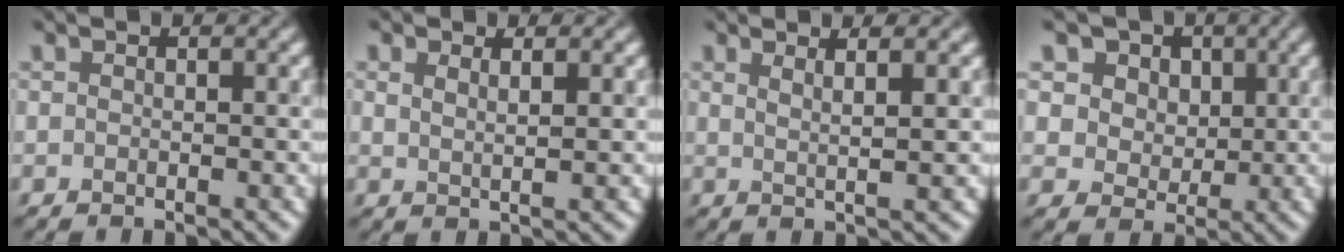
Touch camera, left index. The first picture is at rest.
{"total": 2.1, "force": [1.3, 0.8, 1.4], "torque": [-0.014, 0.003, 0.014]}
{"total": 2.8, "force": [1.7, 0.7, 2.2], "torque": [-0.031, 0.007, 0.013]}
{"total": 8.1, "force": [4.1, 6.0, 3.6], "torque": [-0.069, 0.002, 0.051]}